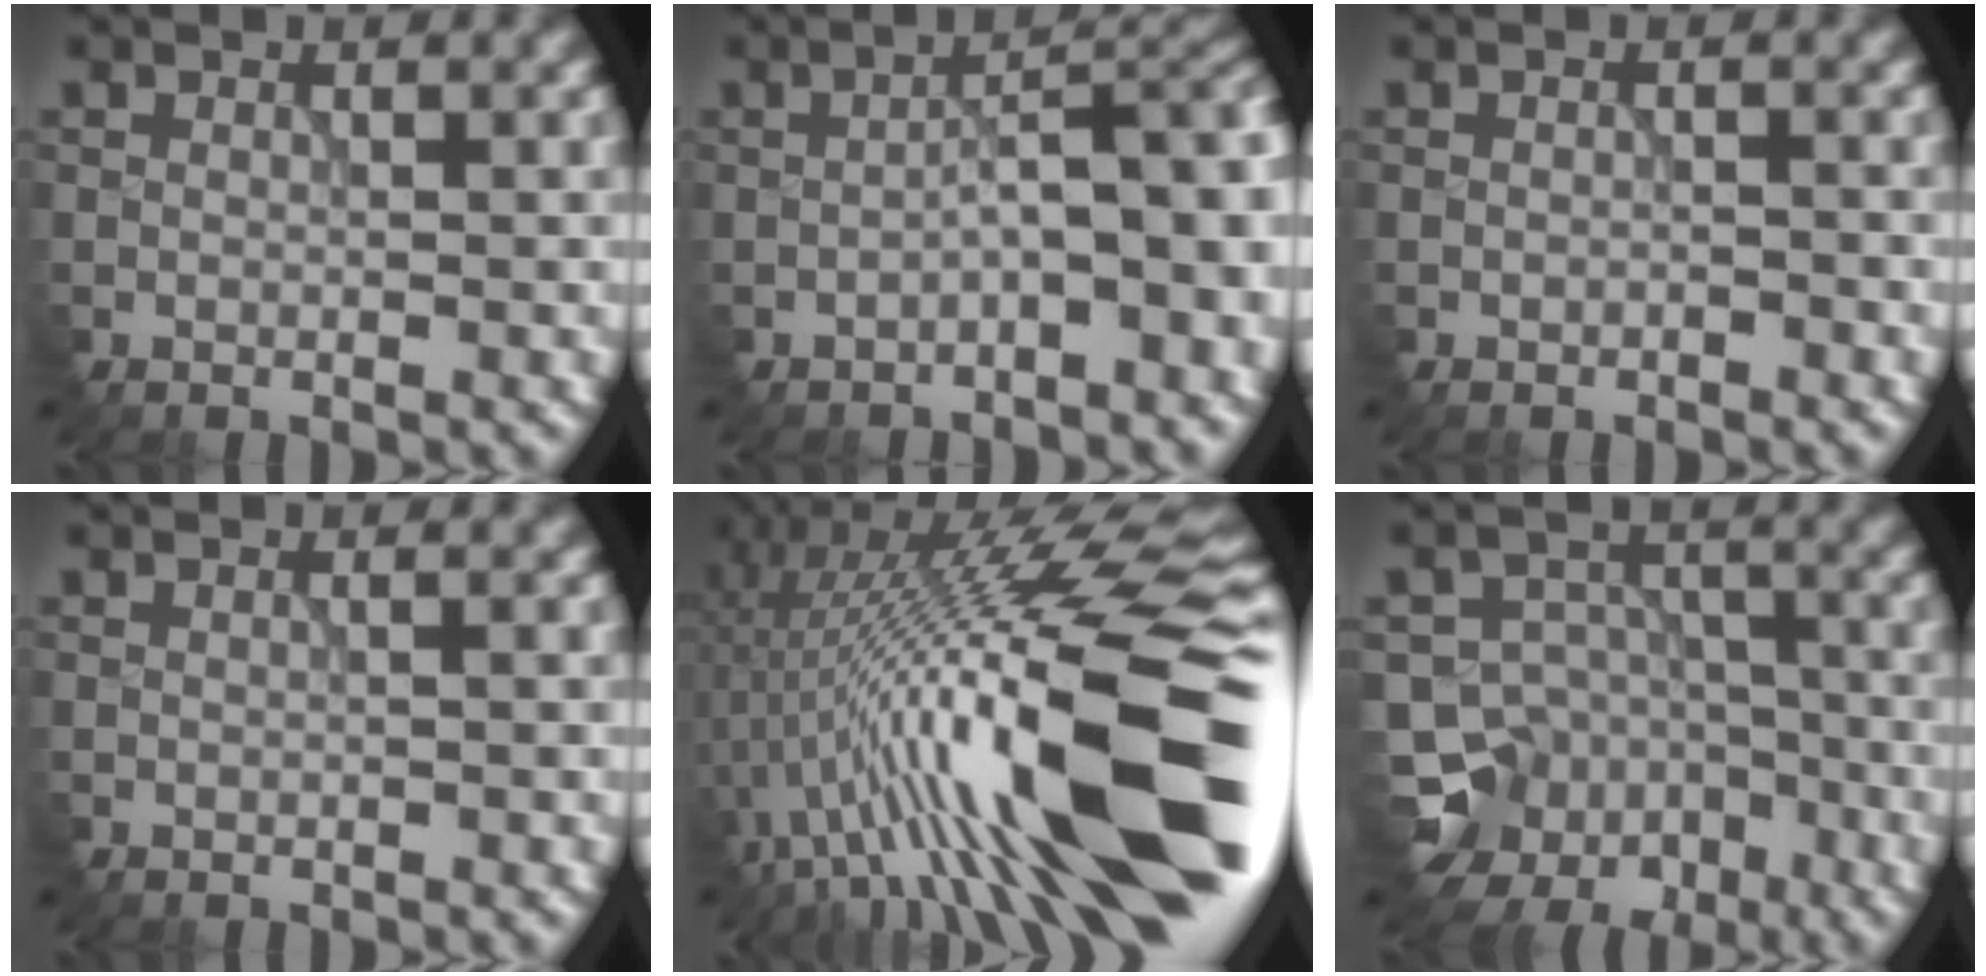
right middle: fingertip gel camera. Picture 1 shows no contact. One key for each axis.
{"total": 6.8, "fx": -1.4, "fy": 2.6, "fz": 6.2, "tx": -0.090, "ty": 0.007, "tz": -0.016}
{"total": 1.1, "fx": -0.5, "fy": 0.6, "fz": 0.8, "tx": -0.010, "ty": -0.001, "tz": -0.004}
{"total": 1.4, "fx": 0.3, "fy": 0.7, "fz": 1.2, "tx": -0.005, "ty": 0.004, "tz": -0.006}
{"total": 19.3, "fx": -1.5, "fy": 4.6, "fz": 18.6, "tx": -0.288, "ty": 0.025, "tz": -0.031}
{"total": 10.4, "fx": -6.7, "fy": 7.8, "fz": 1.4, "tx": -0.031, "ty": -0.004, "tz": -0.100}